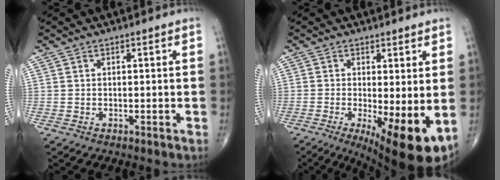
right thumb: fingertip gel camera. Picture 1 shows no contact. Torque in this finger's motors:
{"motor_torque": [0.34, 1.09, 0.10, -0.10, 0.14]}